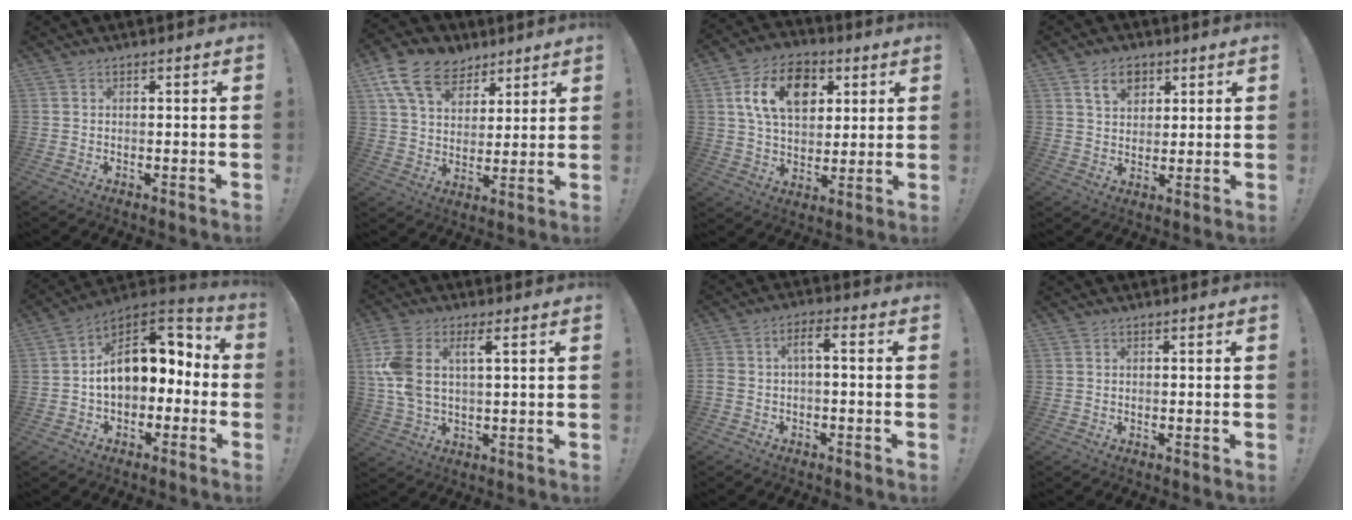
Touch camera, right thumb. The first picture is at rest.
{"total": 15.4, "force": [9.0, 10.2, 7.3], "torque": [-0.121, -0.046, 0.173]}
{"total": 16.3, "force": [5.9, 11.5, 9.9], "torque": [-0.153, -0.005, 0.112]}
{"total": 7.6, "force": [4.0, 5.4, 3.6], "torque": [-0.048, -0.010, 0.073]}
{"total": 15.8, "force": [2.8, 10.3, 11.7], "torque": [-0.151, 0.001, 0.059]}
{"total": 8.7, "force": [2.3, 4.3, 7.2], "torque": [-0.161, -0.006, 0.041]}
{"total": 4.5, "force": [-1.4, 1.7, 3.9], "torque": [-0.090, 0.003, -0.030]}
{"total": 0.0}